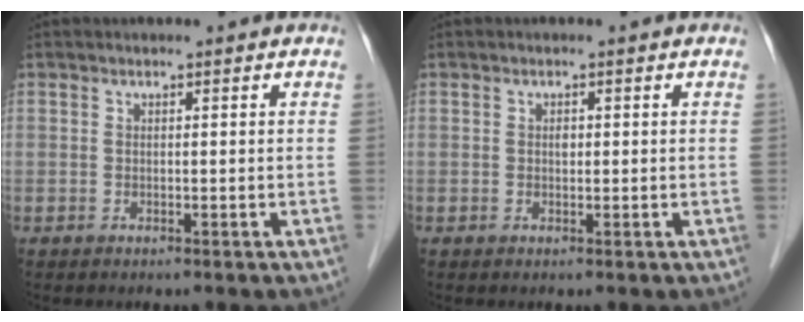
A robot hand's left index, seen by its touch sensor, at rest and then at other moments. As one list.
[{"total": 0.8, "force": [0.1, 0.5, 0.6], "torque": [-0.011, 0.001, 0.002]}]